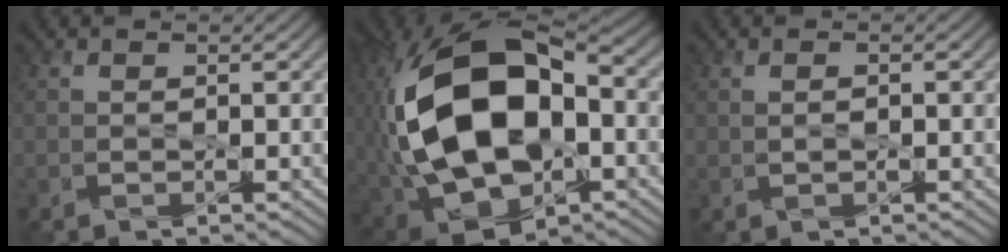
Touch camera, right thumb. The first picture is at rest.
{"total": 21.0, "force": [0.1, 12.3, 17.0], "torque": [-0.358, -0.002, 0.002]}
{"total": 0.9, "force": [0.1, 0.4, 0.8], "torque": [-0.006, 0.005, 0.003]}